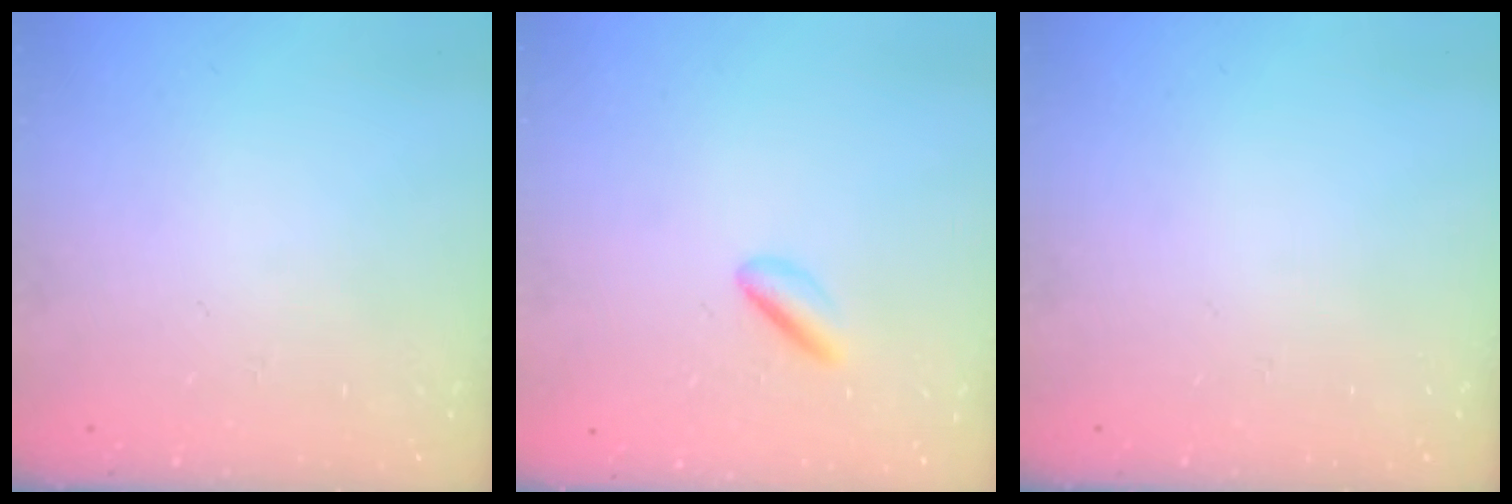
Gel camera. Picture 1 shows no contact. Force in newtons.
{"total": 2.5, "press": 2.3, "slide": 1.0}
{"total": 0.0}